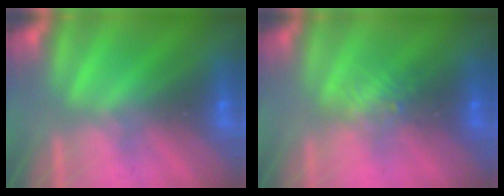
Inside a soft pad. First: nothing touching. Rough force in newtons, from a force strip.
{"total": 2.2}